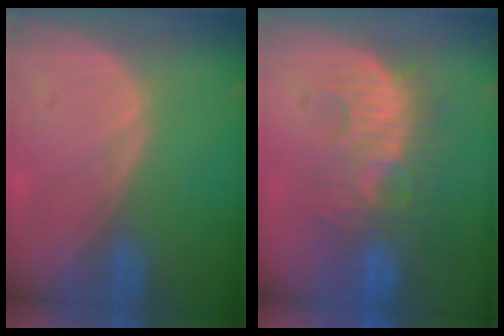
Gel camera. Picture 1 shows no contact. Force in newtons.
{"total": 9.2, "press": 9.0, "slide": 1.9}